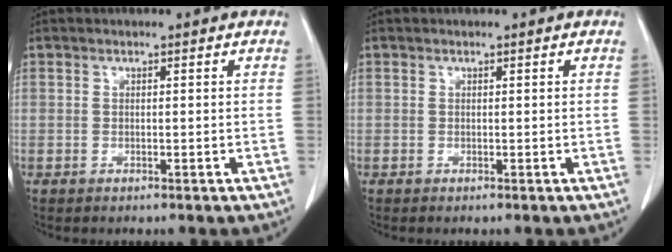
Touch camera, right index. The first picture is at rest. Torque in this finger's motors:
{"motor_torque": [0.05, -0.01, 0.03, 0.02]}